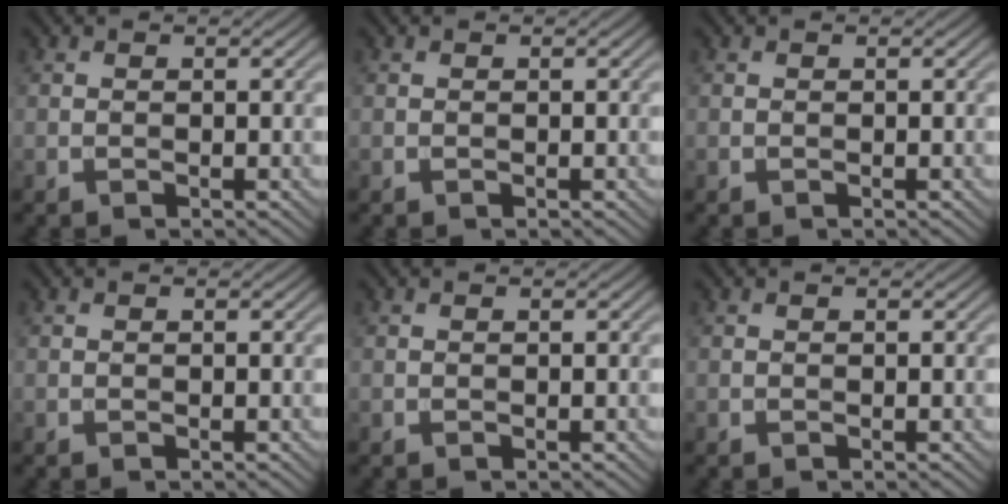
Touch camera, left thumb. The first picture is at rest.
{"total": 0.0}
{"total": 0.0}
{"total": 0.0}
{"total": 0.0}
{"total": 0.0}